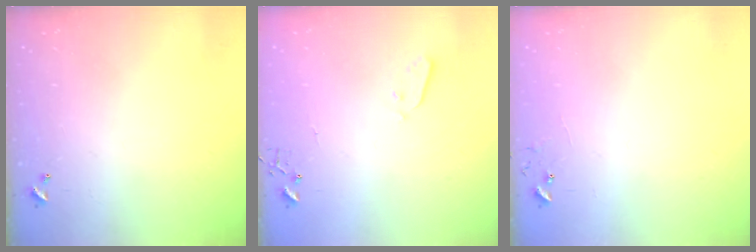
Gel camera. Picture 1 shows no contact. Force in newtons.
{"total": 3.0, "press": 3.0, "slide": 0.3}
{"total": 5.8, "press": 5.8, "slide": 0.5}